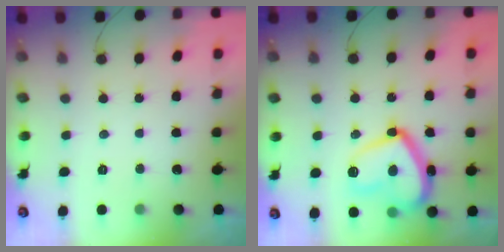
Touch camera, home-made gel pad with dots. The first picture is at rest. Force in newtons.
{"total": 18.4, "press": 18.3, "slide": 1.6}